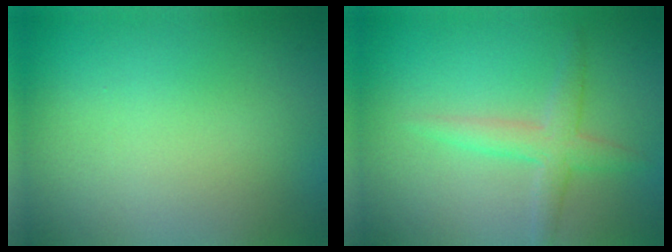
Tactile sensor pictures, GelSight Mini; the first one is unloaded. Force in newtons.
{"total": 2.8, "press": 2.8, "slide": 0.1}